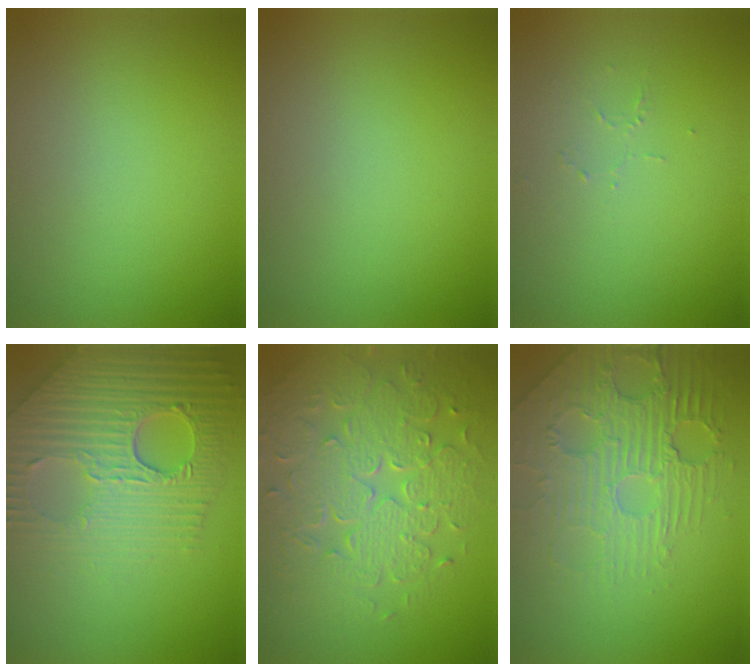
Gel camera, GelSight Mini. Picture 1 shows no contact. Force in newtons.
{"total": 0.0}
{"total": 0.7, "press": 0.4, "slide": 0.6}
{"total": 9.0, "press": 6.1, "slide": 6.6}
{"total": 8.3, "press": 6.0, "slide": 5.8}
{"total": 4.3, "press": 4.0, "slide": 1.6}